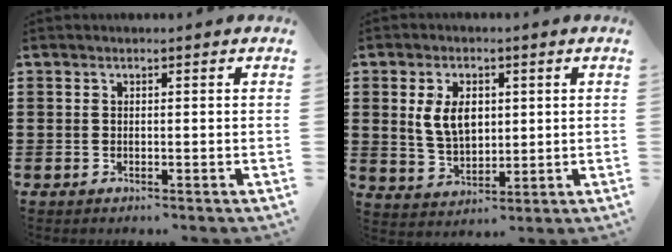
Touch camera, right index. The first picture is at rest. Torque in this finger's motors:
{"motor_torque": [0.15, 0.07, 0.57, 0.13]}